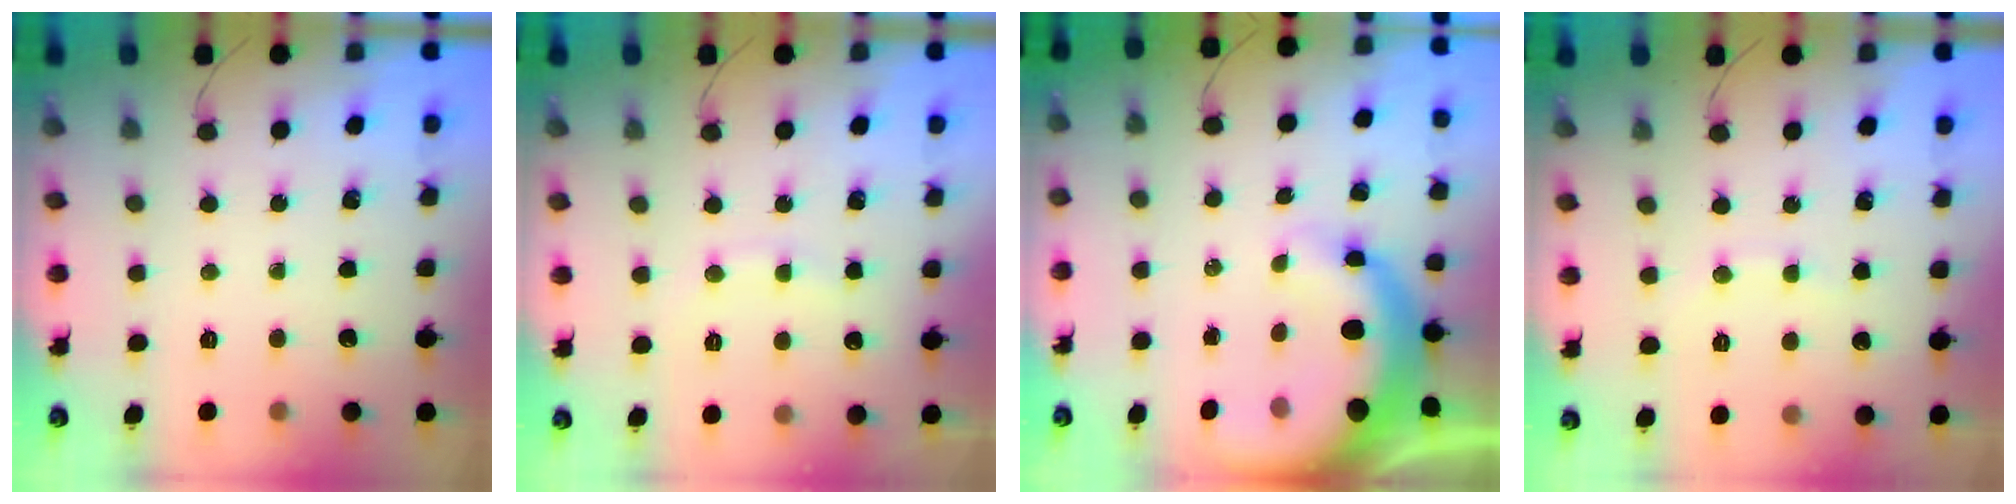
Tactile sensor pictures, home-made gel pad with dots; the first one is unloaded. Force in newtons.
{"total": 7.5, "press": 7.3, "slide": 1.5}
{"total": 11.4, "press": 11.2, "slide": 2.0}
{"total": 5.6, "press": 5.5, "slide": 1.1}